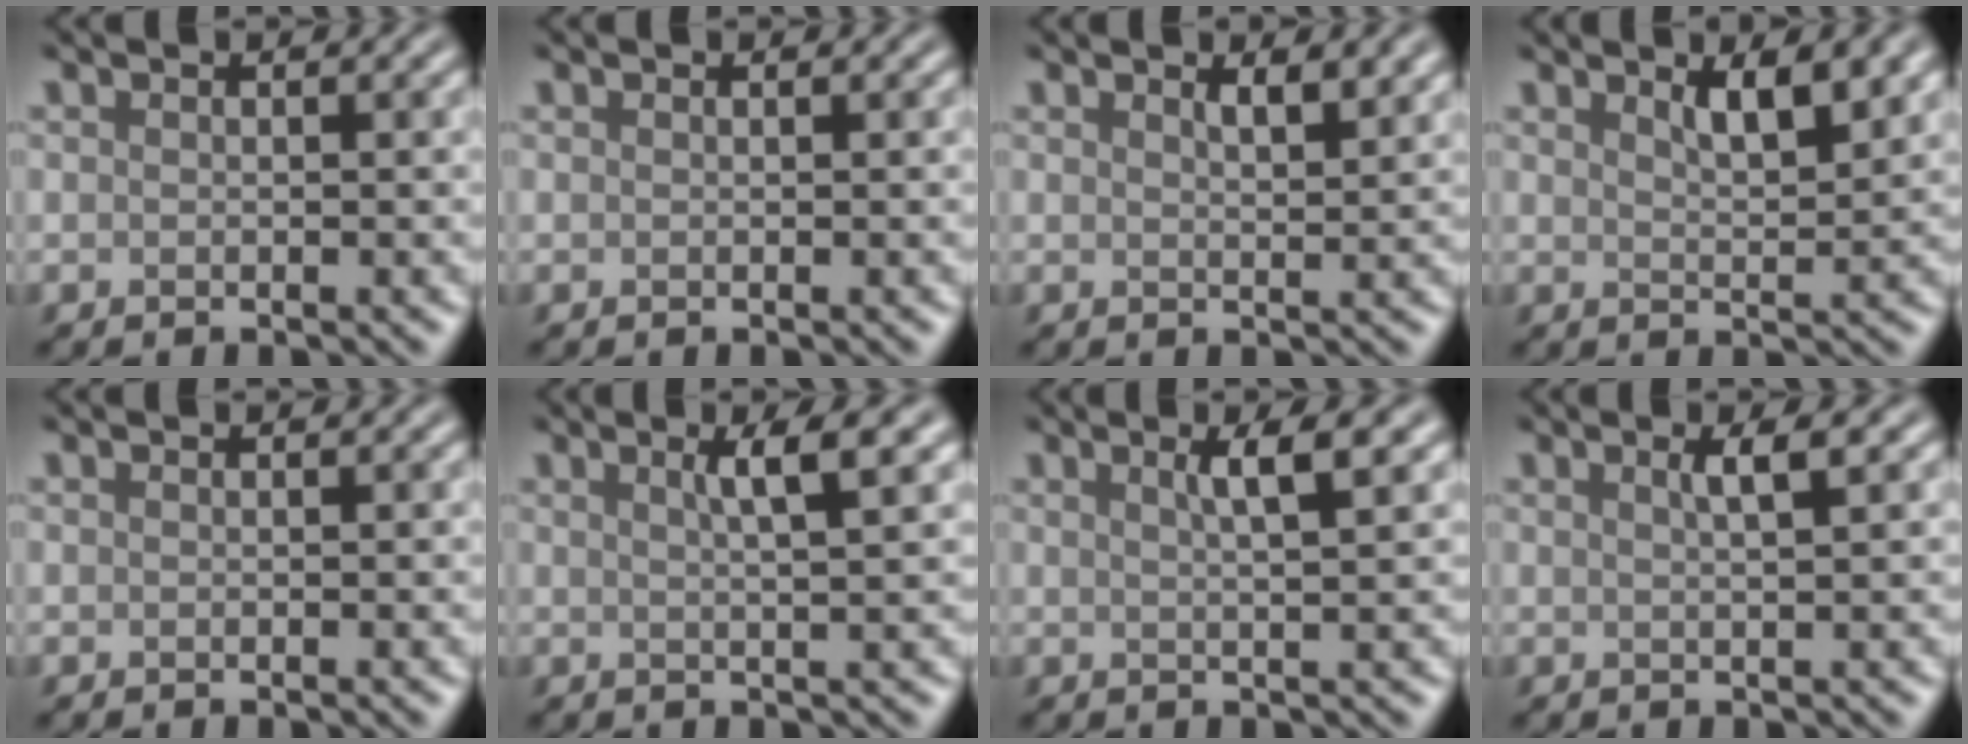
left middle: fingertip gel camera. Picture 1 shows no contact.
{"total": 0.0}
{"total": 2.1, "force": [1.5, 0.6, 1.4], "torque": [-0.015, -0.001, 0.025]}
{"total": 3.4, "force": [2.0, 0.9, 2.6], "torque": [-0.036, -0.001, 0.034]}
{"total": 0.0}
{"total": 3.4, "force": [1.5, 0.8, 3.0], "torque": [-0.031, 0.009, 0.020]}
{"total": 3.1, "force": [1.3, 0.7, 2.7], "torque": [-0.027, 0.007, 0.017]}
{"total": 2.1, "force": [0.9, 0.6, 1.9], "torque": [-0.021, 0.005, 0.008]}